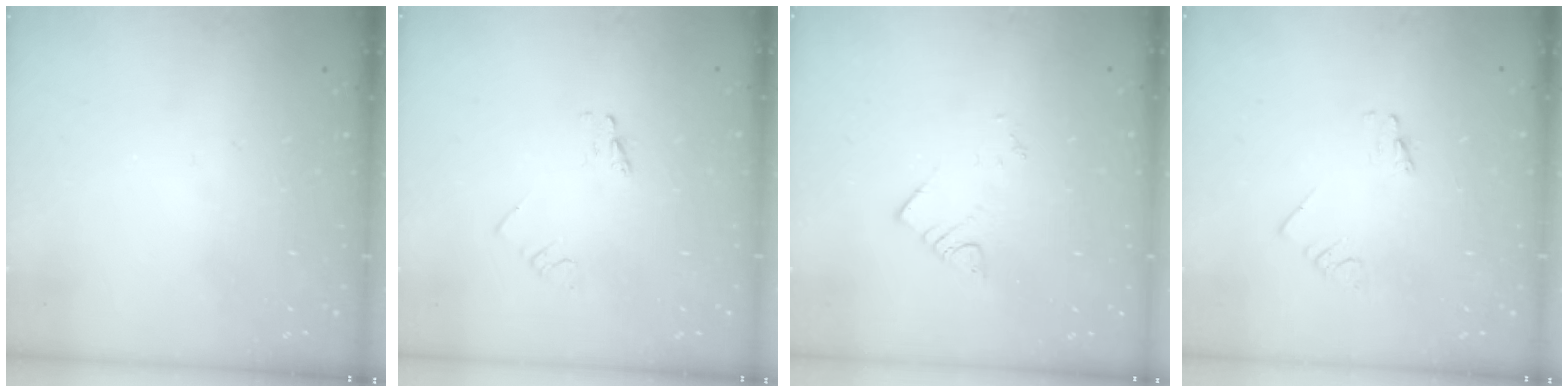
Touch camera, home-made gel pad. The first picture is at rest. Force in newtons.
{"total": 2.6, "press": 2.6, "slide": 0.4}
{"total": 3.7, "press": 3.6, "slide": 0.5}
{"total": 0.8, "press": 0.8, "slide": 0.0}